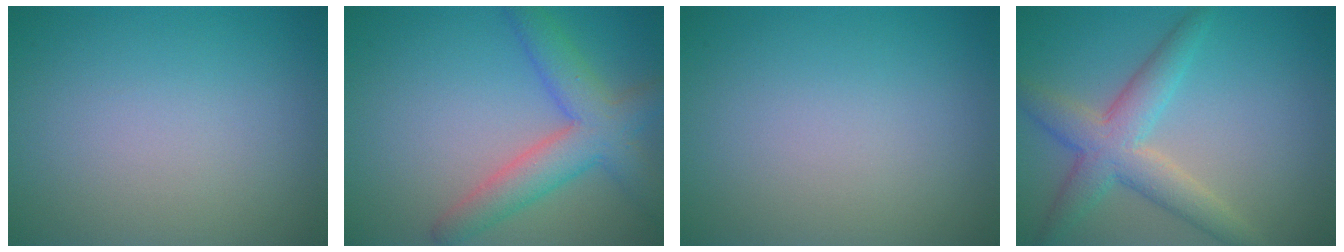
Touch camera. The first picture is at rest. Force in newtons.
{"total": 5.5, "press": 5.5, "slide": 0.3}
{"total": 0.0}
{"total": 4.9, "press": 4.9, "slide": 0.1}